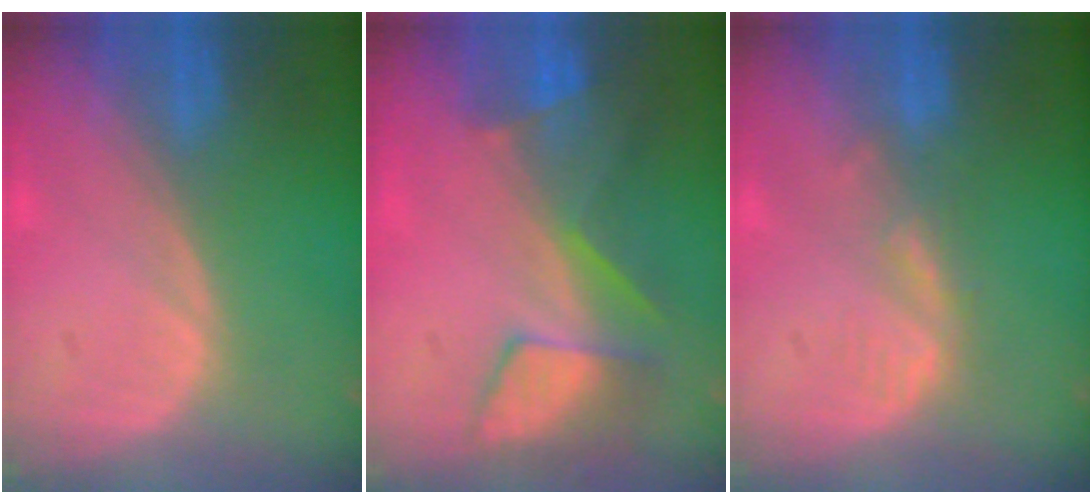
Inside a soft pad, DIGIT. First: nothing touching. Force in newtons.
{"total": 8.4, "press": 7.2, "slide": 4.3}
{"total": 2.0, "press": 2.0, "slide": 0.3}